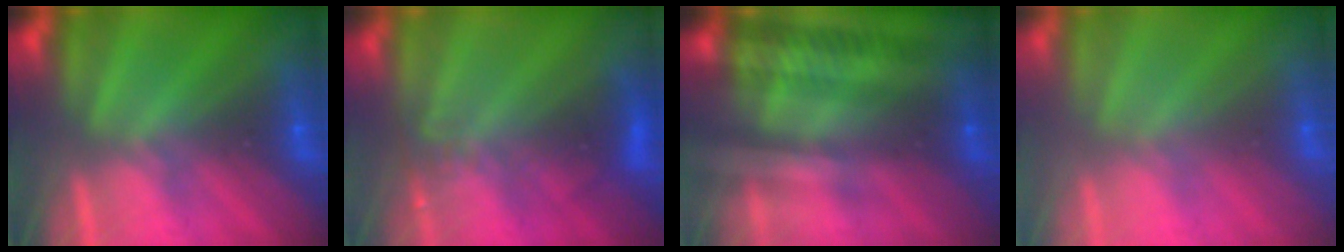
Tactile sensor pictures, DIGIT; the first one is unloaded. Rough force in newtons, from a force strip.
{"total": 3.2}
{"total": 2.4}
{"total": 2.7}